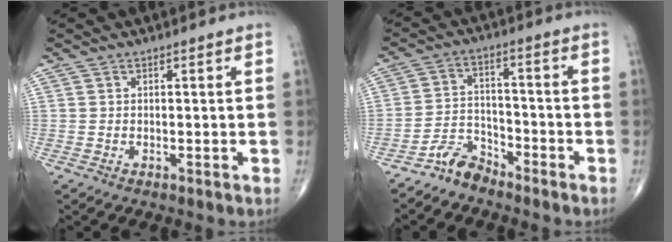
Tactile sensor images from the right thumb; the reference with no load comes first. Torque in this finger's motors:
{"motor_torque": [0.94, -0.06, 0.22, -0.80, -0.01]}